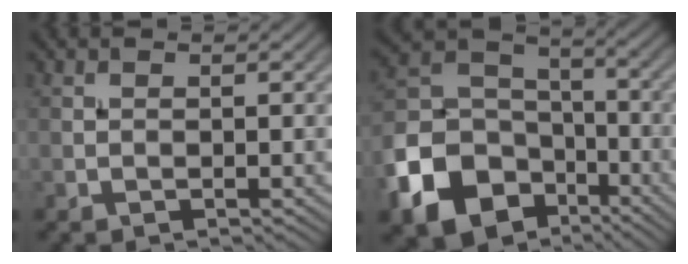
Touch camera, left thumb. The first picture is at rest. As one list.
[{"total": 16.2, "force": [-7.9, 11.9, 7.6], "torque": [-0.232, -0.045, -0.145]}]